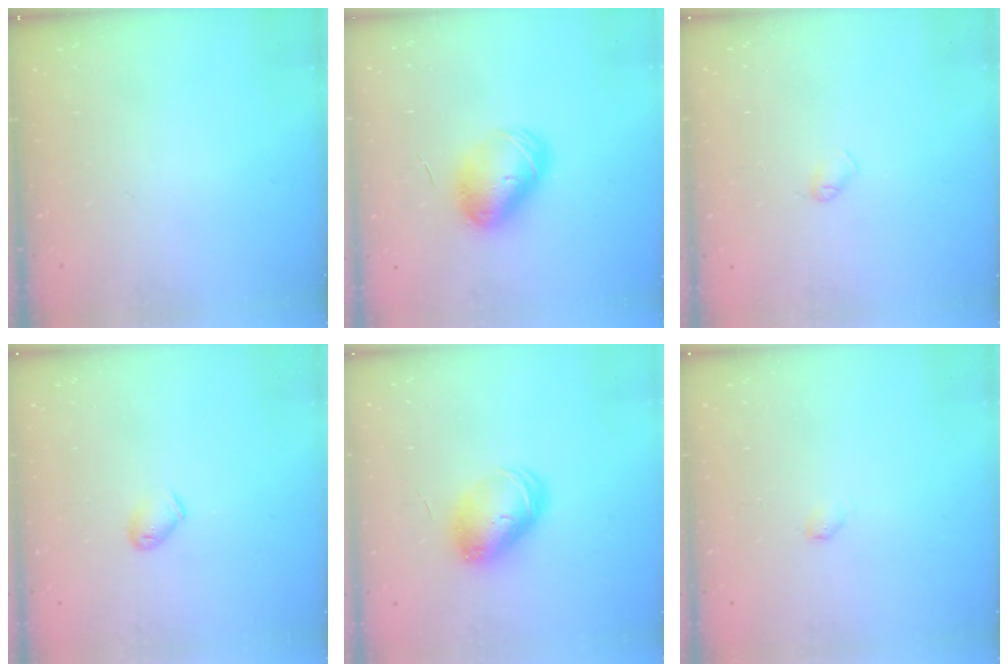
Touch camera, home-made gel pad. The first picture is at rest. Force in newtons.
{"total": 10.0, "press": 9.8, "slide": 2.2}
{"total": 3.5, "press": 3.5, "slide": 0.6}
{"total": 4.2, "press": 4.1, "slide": 0.7}
{"total": 9.1, "press": 9.1, "slide": 0.1}
{"total": 2.5, "press": 2.5, "slide": 0.4}